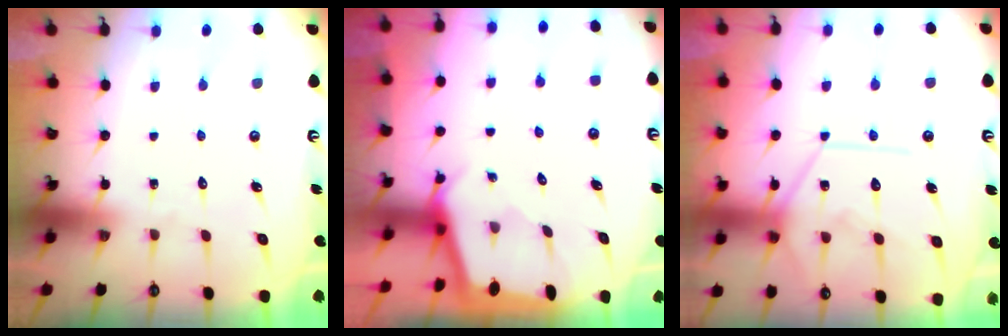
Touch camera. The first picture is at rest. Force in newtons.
{"total": 1.6, "press": 1.6, "slide": 0.2}
{"total": 12.2, "press": 12.2, "slide": 1.2}